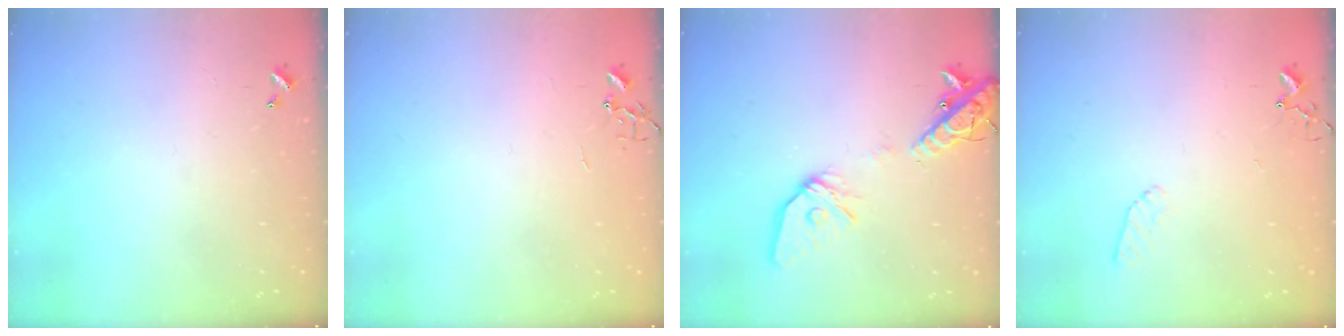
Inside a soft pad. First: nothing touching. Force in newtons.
{"total": 0.0}
{"total": 15.2, "press": 14.9, "slide": 3.0}
{"total": 6.6, "press": 6.5, "slide": 0.7}